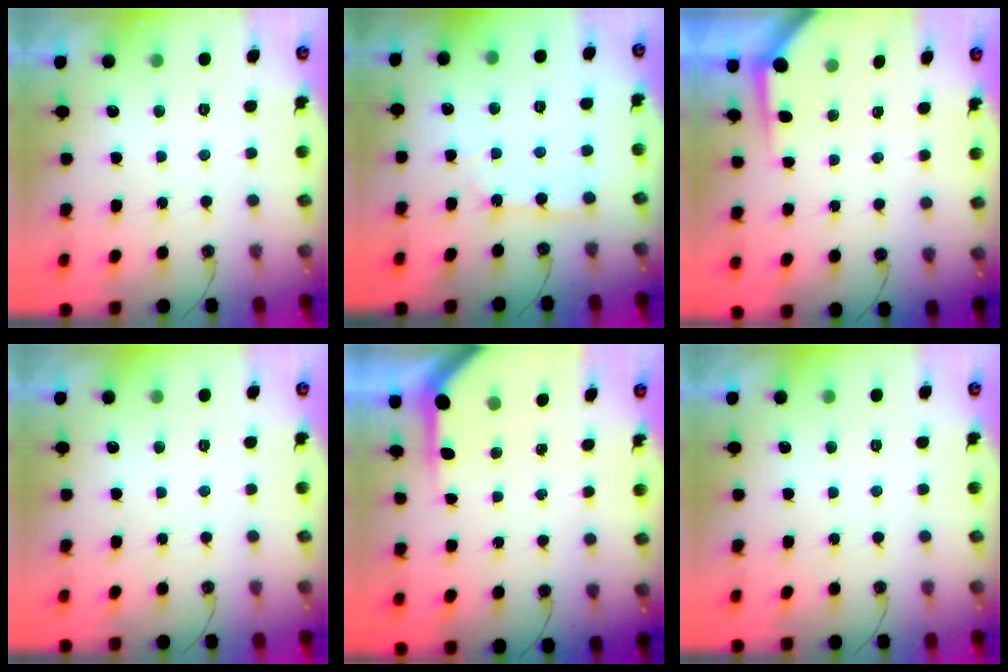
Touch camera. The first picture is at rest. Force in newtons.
{"total": 3.3, "press": 3.3, "slide": 0.5}
{"total": 3.4, "press": 3.4, "slide": 0.3}
{"total": 0.0}
{"total": 5.1, "press": 5.1, "slide": 0.1}
{"total": 0.0}